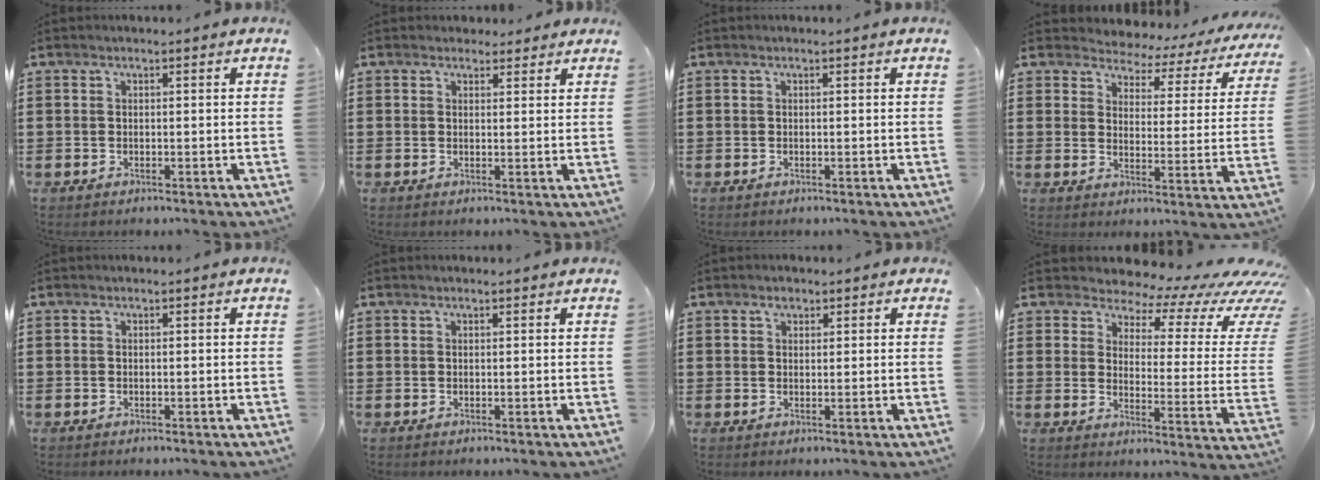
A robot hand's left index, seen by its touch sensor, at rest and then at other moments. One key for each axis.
{"total": 2.0, "fx": 1.6, "fy": 1.1, "fz": 0.2, "tx": -0.002, "ty": 0.003, "tz": 0.030}
{"total": 0.0}
{"total": 3.0, "fx": 2.8, "fy": 1.2, "fz": 0.2, "tx": -0.027, "ty": -0.024, "tz": 0.039}
{"total": 0.0}
{"total": 0.5, "fx": 0.4, "fy": 0.0, "fz": 0.3, "tx": -0.008, "ty": 0.000, "tz": 0.009}
{"total": 1.8, "fx": 1.3, "fy": 1.1, "fz": 0.7, "tx": -0.008, "ty": 0.001, "tz": 0.023}
{"total": 6.3, "fx": 5.5, "fy": 2.4, "fz": 2.2, "tx": -0.043, "ty": -0.056, "tz": 0.088}